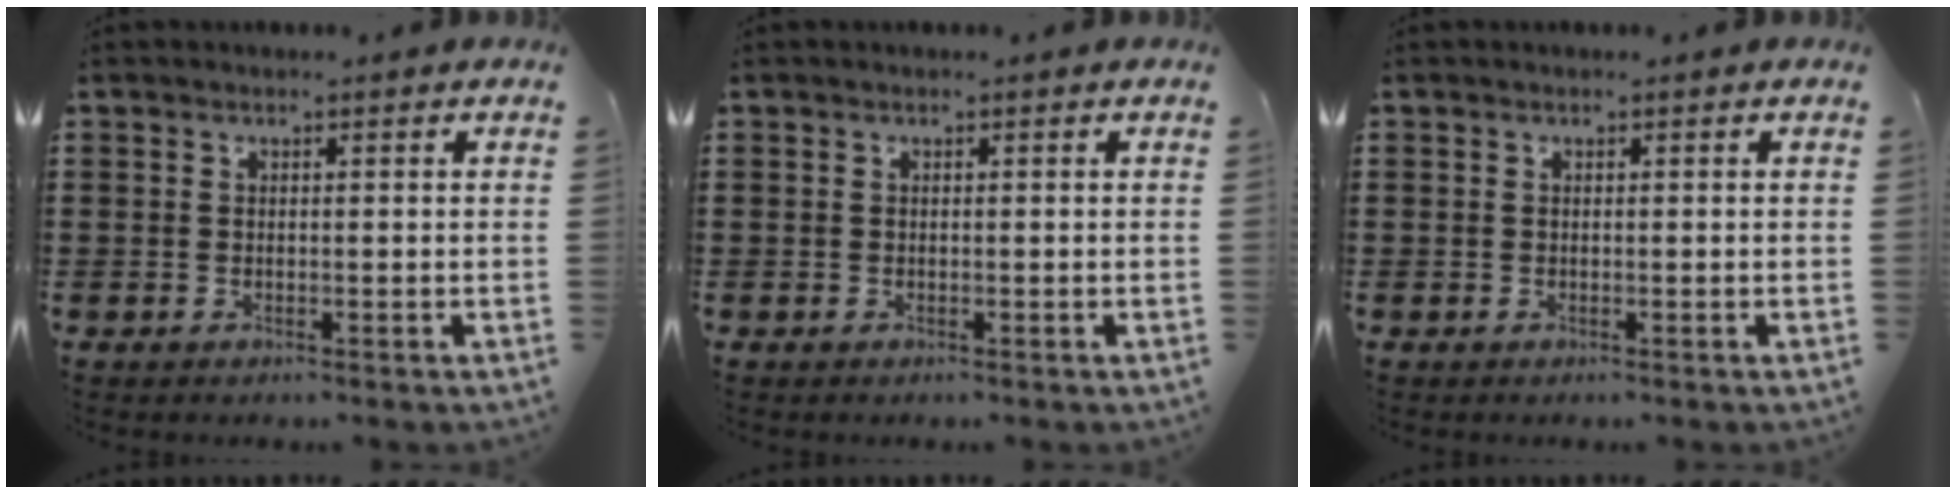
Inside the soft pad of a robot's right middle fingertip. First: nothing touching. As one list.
[{"total": 0.0}, {"total": 0.0}]